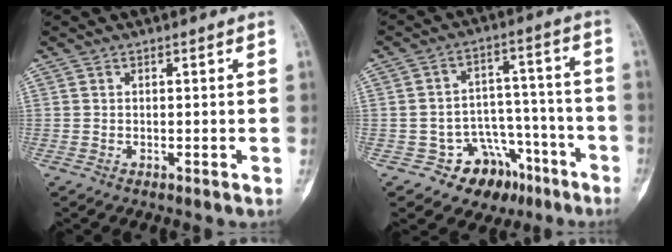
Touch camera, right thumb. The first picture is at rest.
{"total": 11.4, "force": [-6.8, 8.6, 3.2], "torque": [0.006, 0.091, -0.094]}